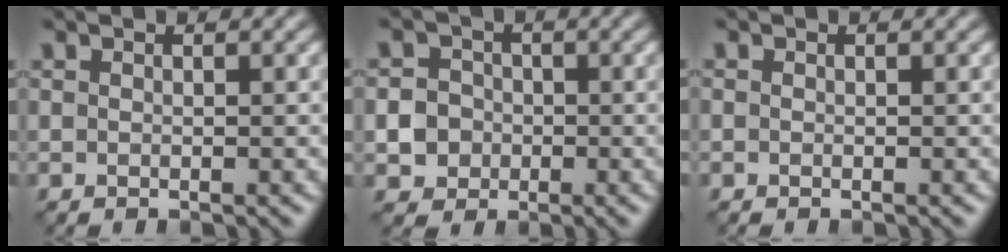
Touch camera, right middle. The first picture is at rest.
{"total": 4.2, "force": [-0.9, 4.0, 1.3], "torque": [0.001, 0.006, -0.031]}
{"total": 0.0}